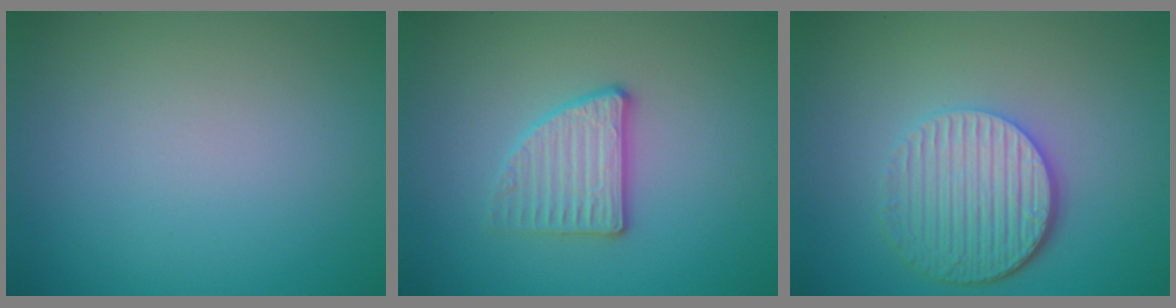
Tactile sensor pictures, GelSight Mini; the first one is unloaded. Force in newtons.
{"total": 2.8, "press": 2.7, "slide": 0.7}
{"total": 5.5, "press": 4.2, "slide": 3.5}